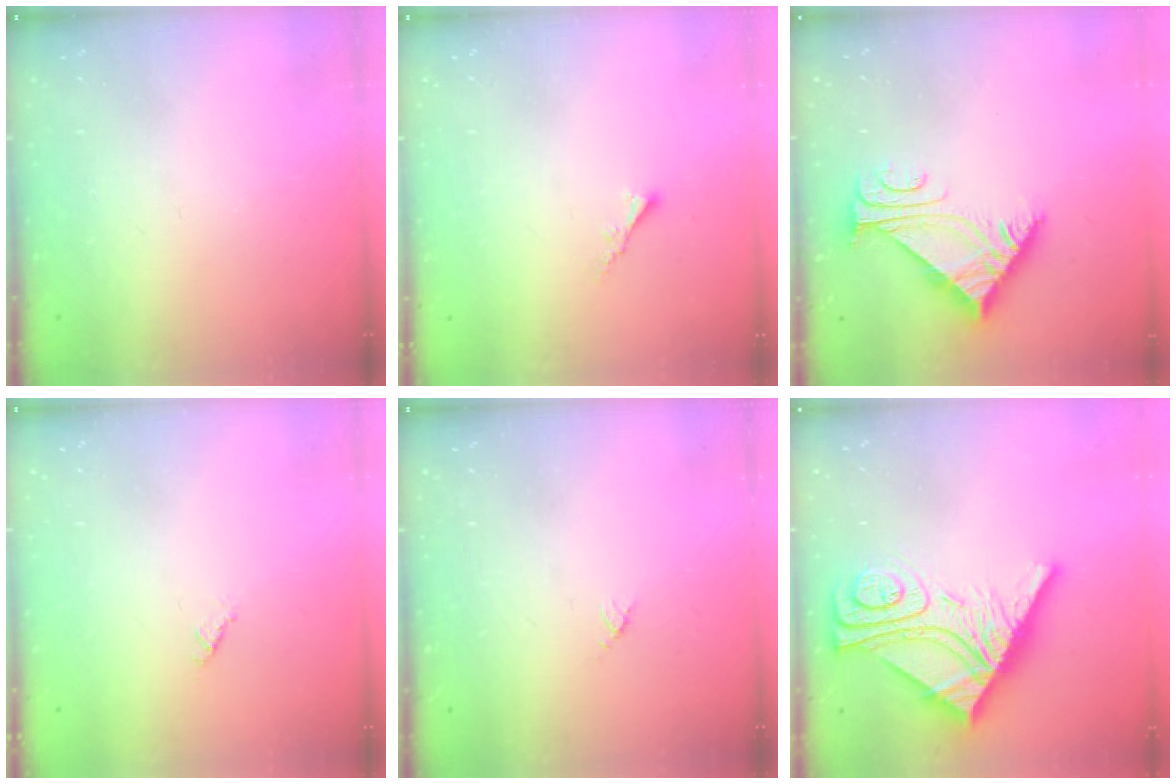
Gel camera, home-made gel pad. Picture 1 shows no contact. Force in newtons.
{"total": 1.7, "press": 1.6, "slide": 0.5}
{"total": 7.0, "press": 7.0, "slide": 0.3}
{"total": 0.6, "press": 0.6, "slide": 0.2}
{"total": 2.9, "press": 2.9, "slide": 0.3}
{"total": 14.7, "press": 14.7, "slide": 1.3}